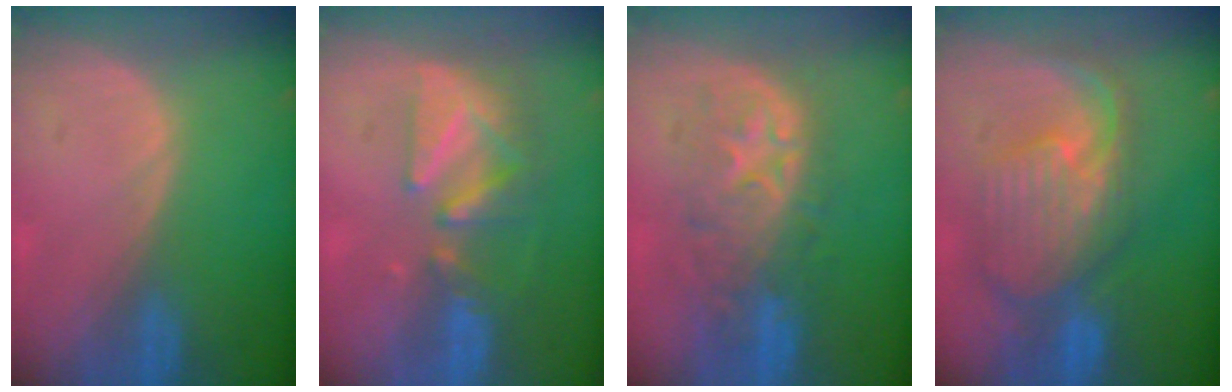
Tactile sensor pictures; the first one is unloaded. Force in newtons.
{"total": 8.4, "press": 7.7, "slide": 3.5}
{"total": 9.5, "press": 9.0, "slide": 3.1}
{"total": 10.5, "press": 9.4, "slide": 4.8}